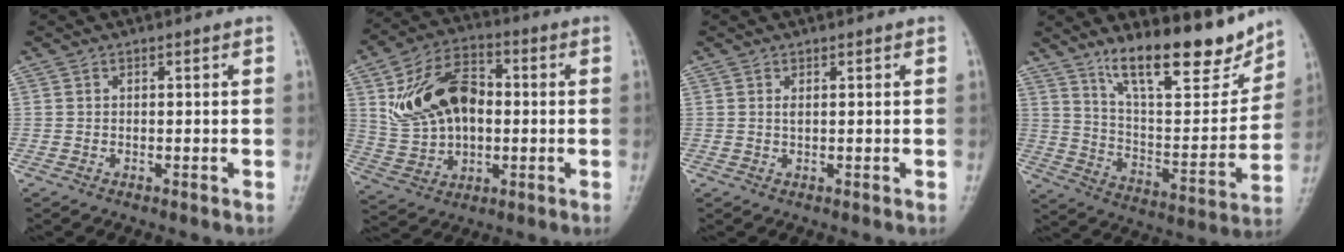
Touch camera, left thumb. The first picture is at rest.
{"total": 16.7, "force": [2.1, 11.1, 12.3], "torque": [-0.196, 0.015, 0.040]}
{"total": 0.7, "force": [0.3, 0.3, 0.6], "torque": [-0.010, -0.002, 0.006]}
{"total": 19.0, "force": [13.7, 5.9, 11.7], "torque": [-0.138, -0.079, 0.230]}